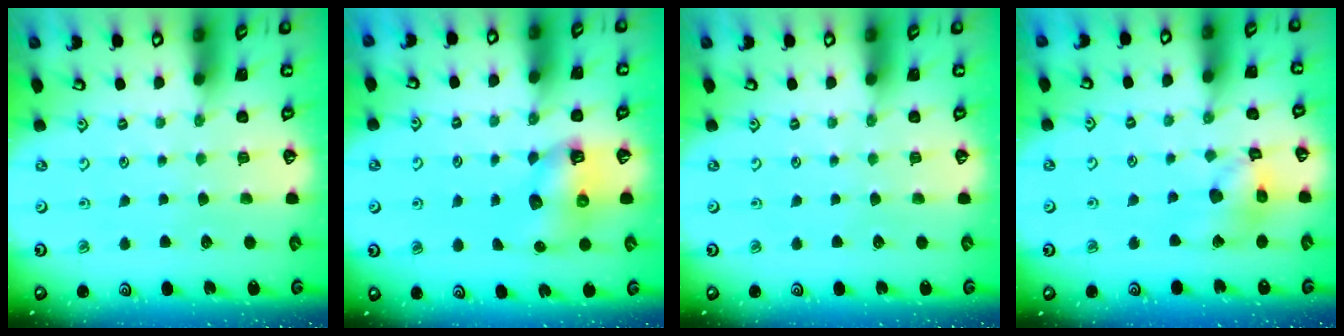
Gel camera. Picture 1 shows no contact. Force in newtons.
{"total": 7.4, "press": 7.3, "slide": 1.2}
{"total": 0.0}
{"total": 13.2, "press": 13.1, "slide": 1.8}